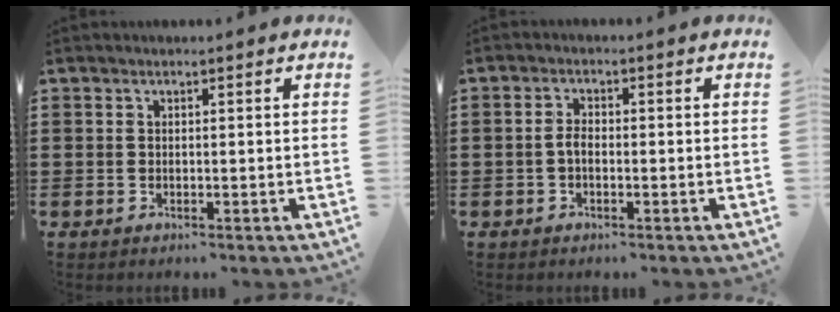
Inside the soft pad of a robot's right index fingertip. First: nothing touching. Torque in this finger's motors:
{"motor_torque": [0.42, -0.52, 0.32, 0.07]}